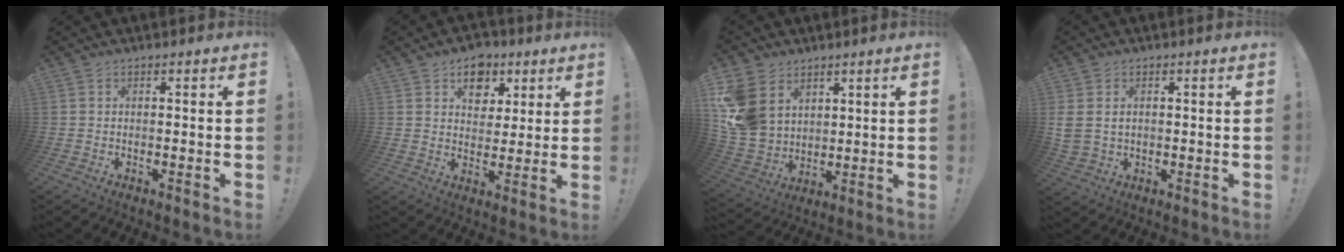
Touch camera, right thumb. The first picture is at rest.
{"total": 9.7, "force": [5.0, 7.5, 3.4], "torque": [-0.033, -0.029, 0.096]}
{"total": 14.7, "force": [5.7, 11.5, 7.1], "torque": [-0.145, -0.030, 0.115]}
{"total": 5.3, "force": [1.2, 4.4, 2.8], "torque": [-0.057, -0.003, 0.023]}